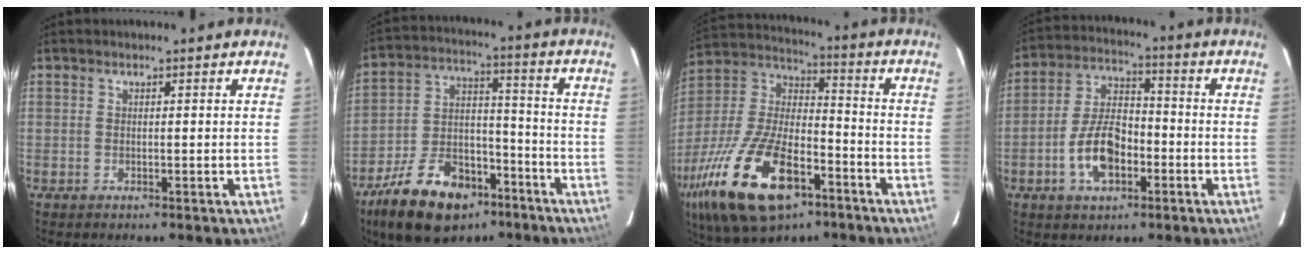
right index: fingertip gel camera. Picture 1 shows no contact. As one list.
[{"total": 18.3, "force": [-11.6, 10.0, 10.0], "torque": [-0.209, 0.013, -0.187]}, {"total": 26.0, "force": [-13.5, 11.7, 18.9], "torque": [-0.395, -0.029, -0.231]}, {"total": 10.9, "force": [-4.1, 6.0, 8.2], "torque": [-0.166, 0.016, -0.067]}]